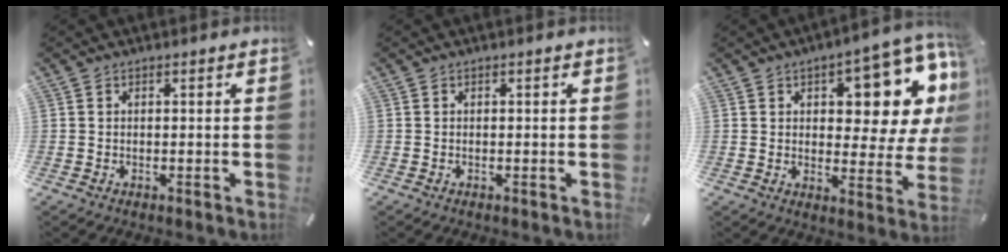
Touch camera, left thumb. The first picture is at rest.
{"total": 0.0}
{"total": 15.4, "force": [8.2, 6.9, 11.1], "torque": [-0.125, -0.070, 0.130]}